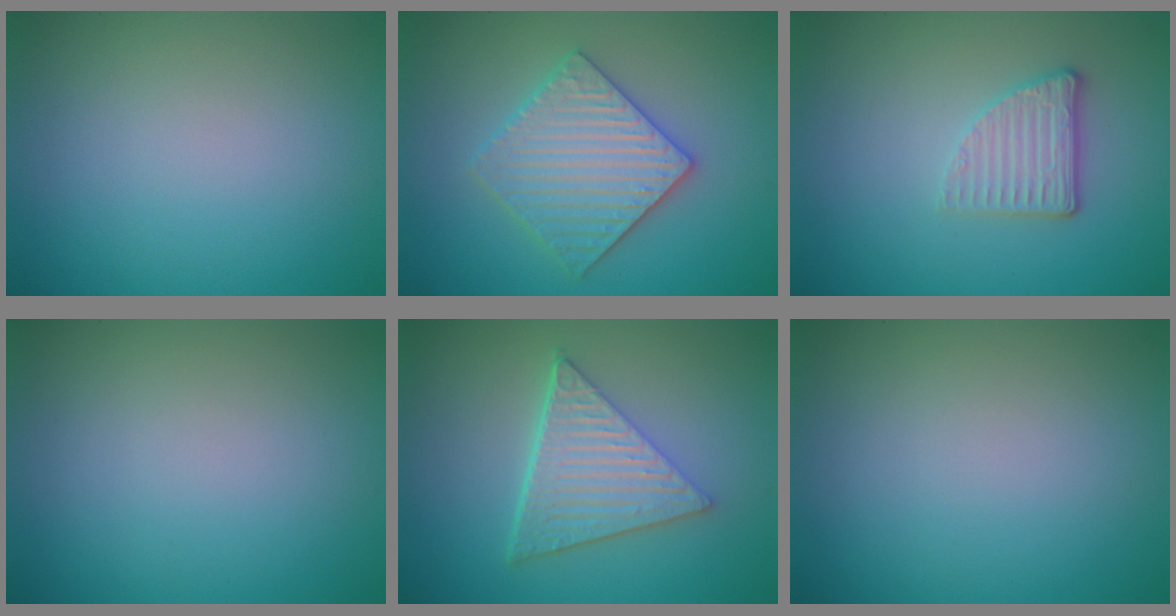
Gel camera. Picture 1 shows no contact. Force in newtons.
{"total": 4.3, "press": 4.1, "slide": 1.0}
{"total": 2.7, "press": 2.3, "slide": 1.4}
{"total": 0.0}
{"total": 6.3, "press": 4.4, "slide": 4.4}
{"total": 0.0}